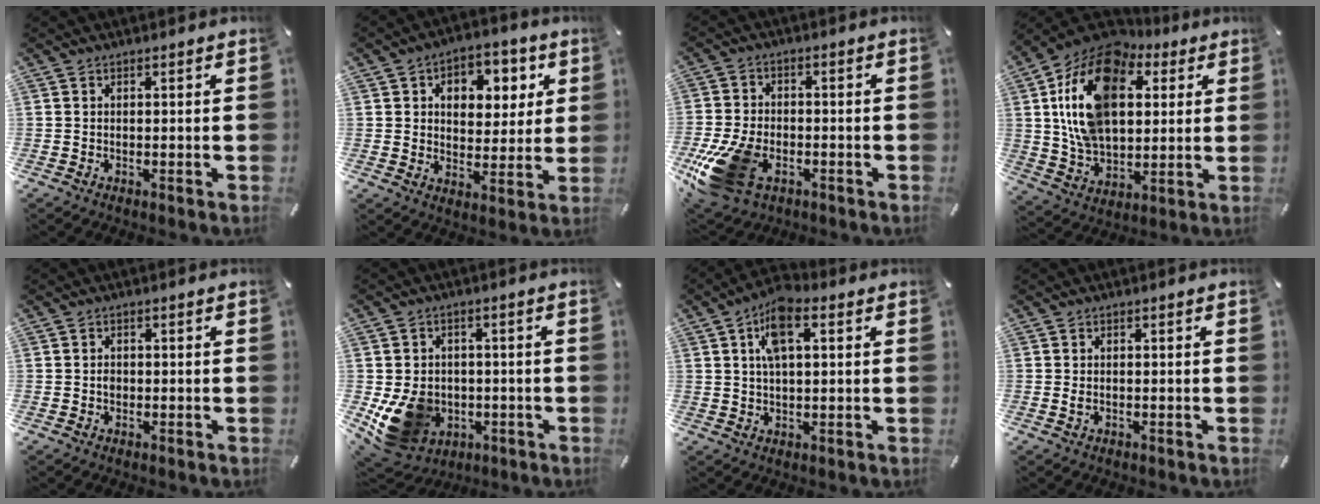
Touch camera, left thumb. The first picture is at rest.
{"total": 8.4, "force": [2.8, 7.1, 3.6], "torque": [-0.041, -0.017, 0.041]}
{"total": 16.0, "force": [-6.6, 10.3, 10.3], "torque": [-0.202, 0.022, -0.108]}
{"total": 21.4, "force": [6.7, 14.2, 14.6], "torque": [-0.297, -0.019, 0.113]}
{"total": 1.3, "force": [-0.3, 1.0, 0.7], "torque": [-0.014, 0.004, -0.006]}
{"total": 12.9, "force": [-2.7, 11.0, 6.2], "torque": [-0.135, 0.004, -0.043]}
{"total": 8.1, "force": [2.9, 3.9, 6.4], "torque": [-0.116, 0.006, 0.049]}
{"total": 1.3, "force": [-0.2, 0.9, 1.0], "torque": [-0.020, 0.002, -0.004]}